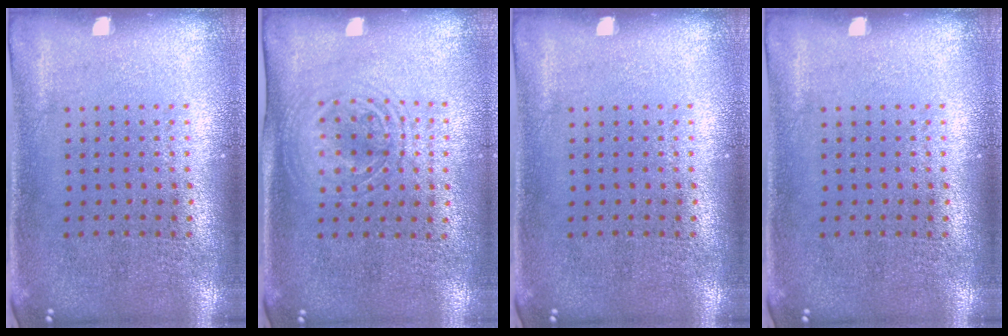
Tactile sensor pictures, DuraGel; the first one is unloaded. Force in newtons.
{"total": 1.5, "press": 1.3, "slide": 0.6}
{"total": 0.0}
{"total": 0.0}